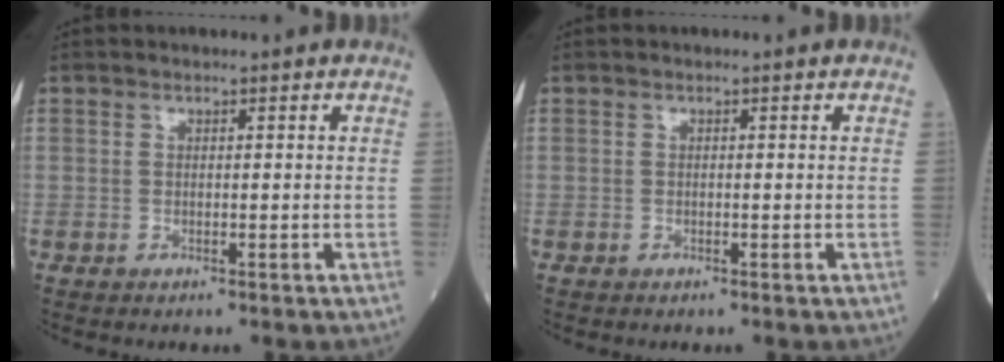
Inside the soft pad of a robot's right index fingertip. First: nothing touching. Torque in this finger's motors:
{"motor_torque": [0.00, 0.00, -0.03, -0.01]}